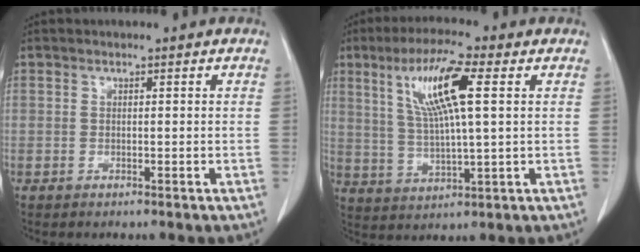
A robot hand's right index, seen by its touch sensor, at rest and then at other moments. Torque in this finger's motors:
{"motor_torque": [0.92, 0.09, 0.53, 0.19]}